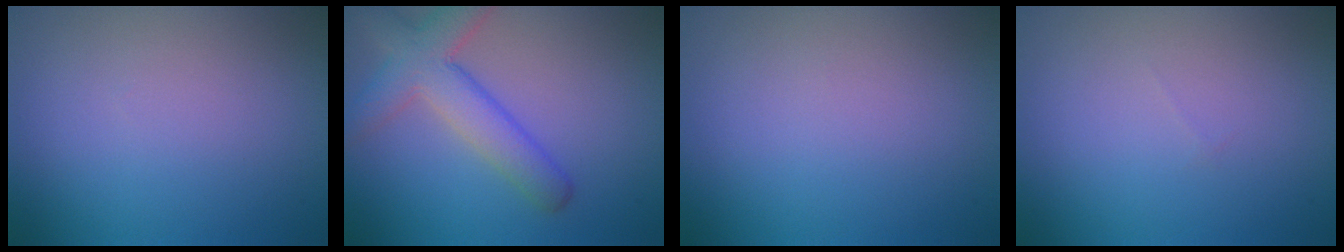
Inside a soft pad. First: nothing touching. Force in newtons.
{"total": 5.5, "press": 5.4, "slide": 0.3}
{"total": 0.0}
{"total": 0.0}